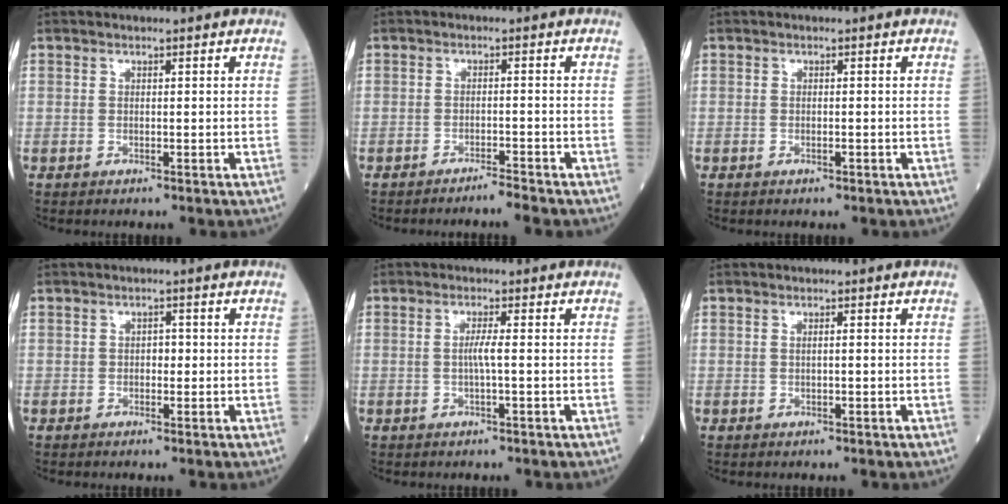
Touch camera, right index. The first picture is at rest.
{"total": 2.3, "force": [-2.2, -0.6, 0.4], "torque": [-0.005, -0.003, -0.036]}
{"total": 0.7, "force": [-0.3, 0.1, 0.7], "torque": [-0.015, -0.001, -0.004]}
{"total": 1.4, "force": [-0.1, 0.9, 1.1], "torque": [-0.011, 0.004, -0.003]}
{"total": 2.0, "force": [-0.2, -0.2, 2.0], "torque": [-0.040, 0.000, -0.005]}
{"total": 0.5, "force": [0.0, 0.1, 0.5], "torque": [-0.011, 0.001, 0.000]}